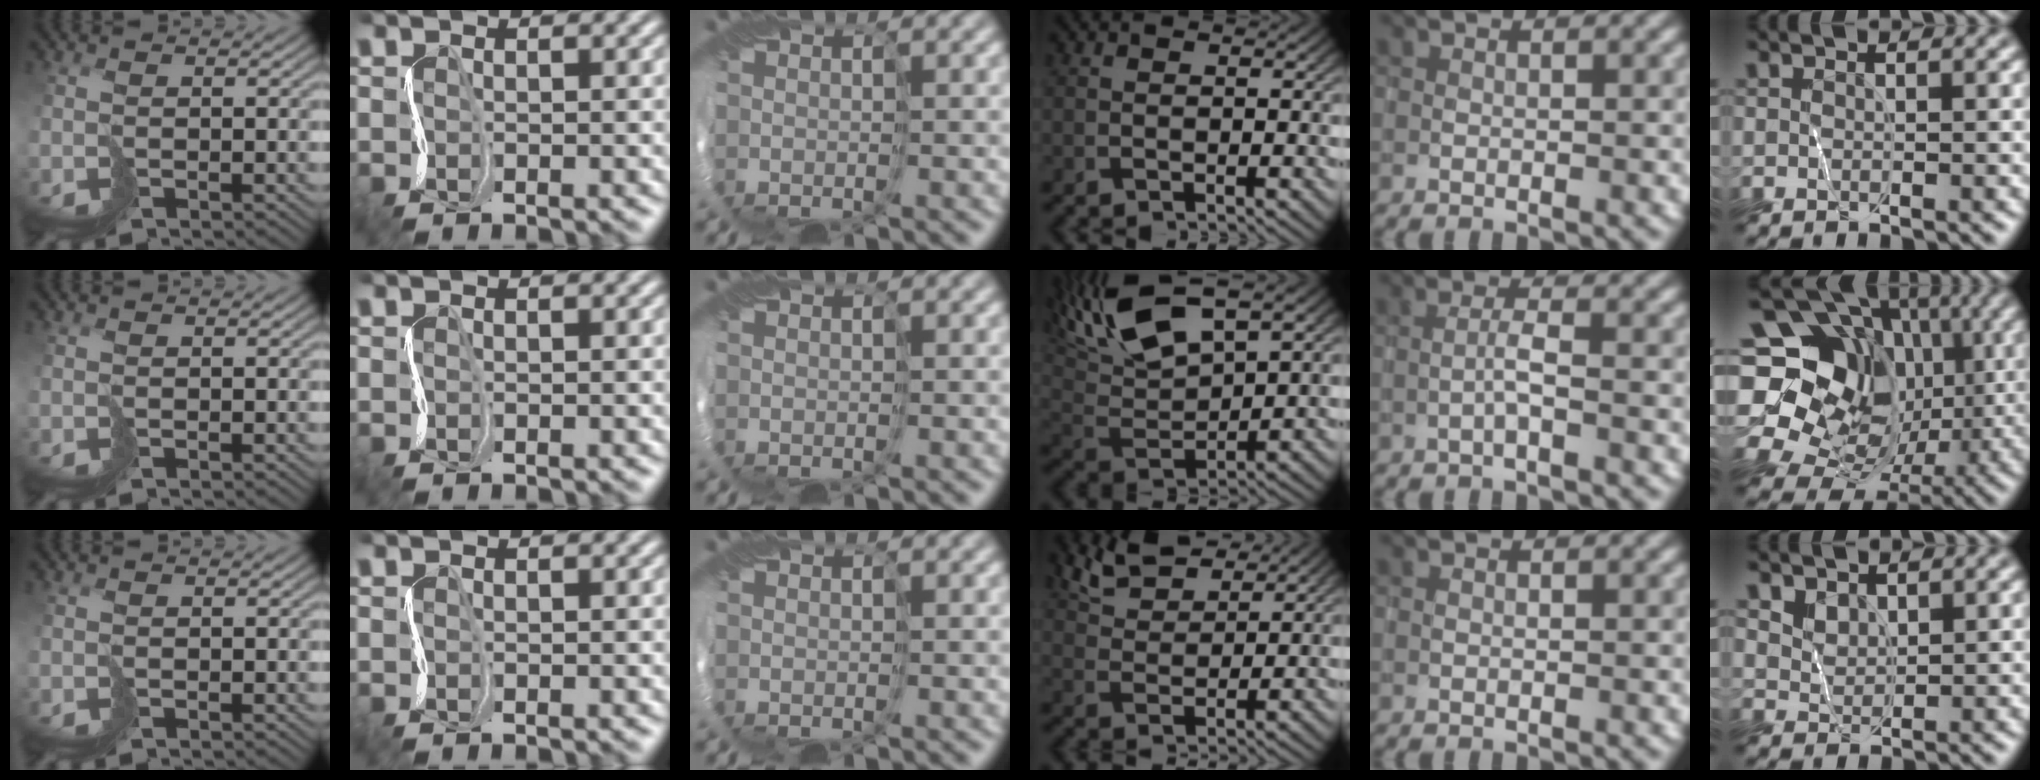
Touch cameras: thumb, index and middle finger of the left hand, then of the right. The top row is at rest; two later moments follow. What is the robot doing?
{"motion": "cut", "object": "receipt paper"}